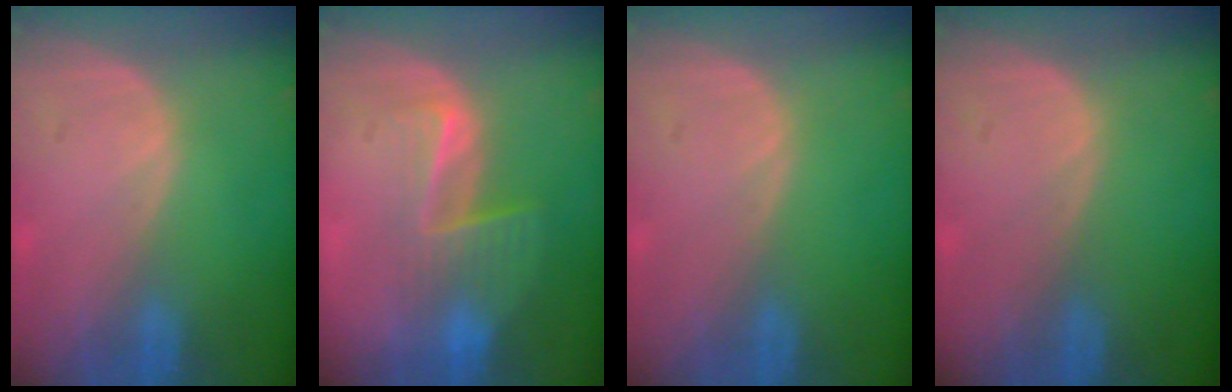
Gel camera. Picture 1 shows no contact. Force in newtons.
{"total": 6.8, "press": 5.9, "slide": 3.5}
{"total": 0.0}
{"total": 0.0}